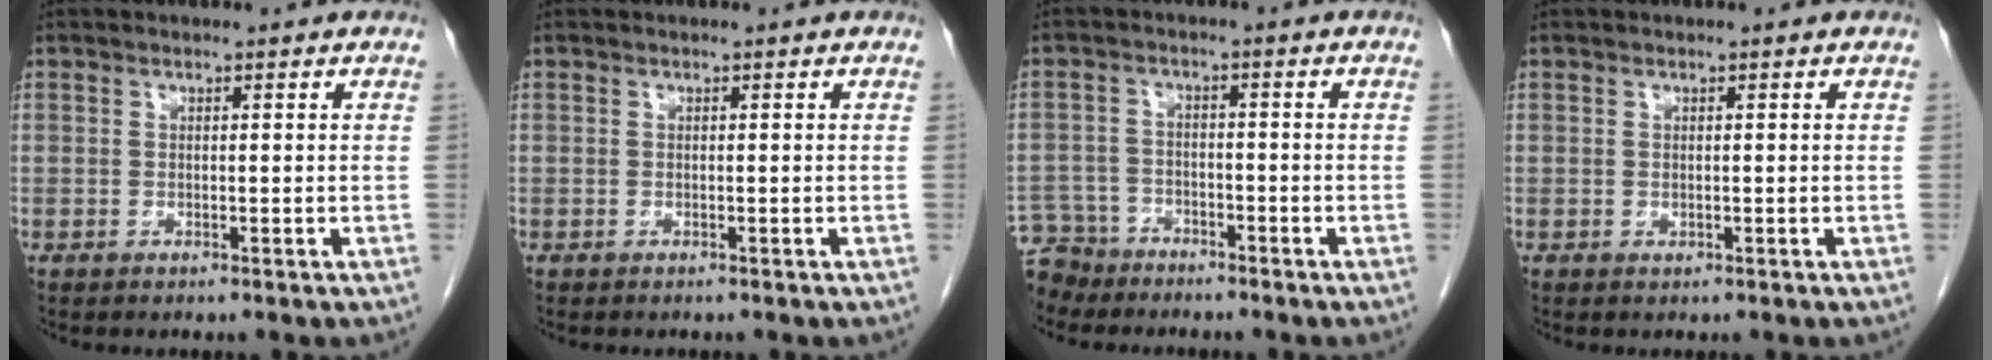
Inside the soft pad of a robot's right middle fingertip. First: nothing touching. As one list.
[{"total": 0.0}, {"total": 6.0, "force": [-5.5, 2.5, -0.5], "torque": [0.008, -0.003, -0.102]}, {"total": 0.0}]